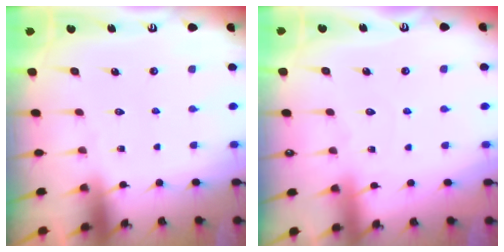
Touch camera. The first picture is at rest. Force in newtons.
{"total": 3.6, "press": 3.6, "slide": 0.4}